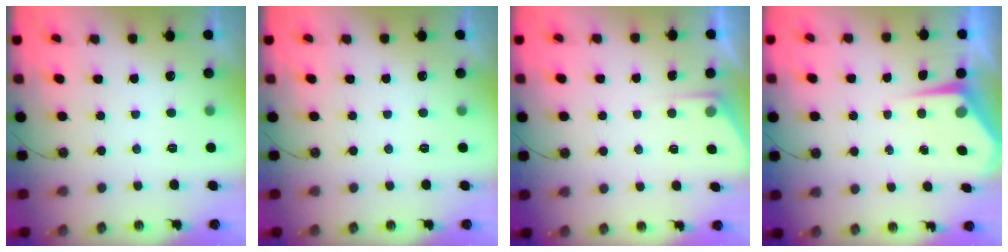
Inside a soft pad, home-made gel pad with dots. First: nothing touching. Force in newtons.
{"total": 0.0}
{"total": 2.7, "press": 2.7, "slide": 0.3}
{"total": 4.8, "press": 4.8, "slide": 0.4}